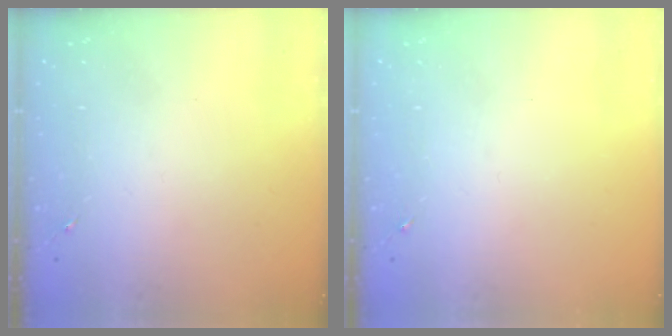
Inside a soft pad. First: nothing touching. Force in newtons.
{"total": 0.0}